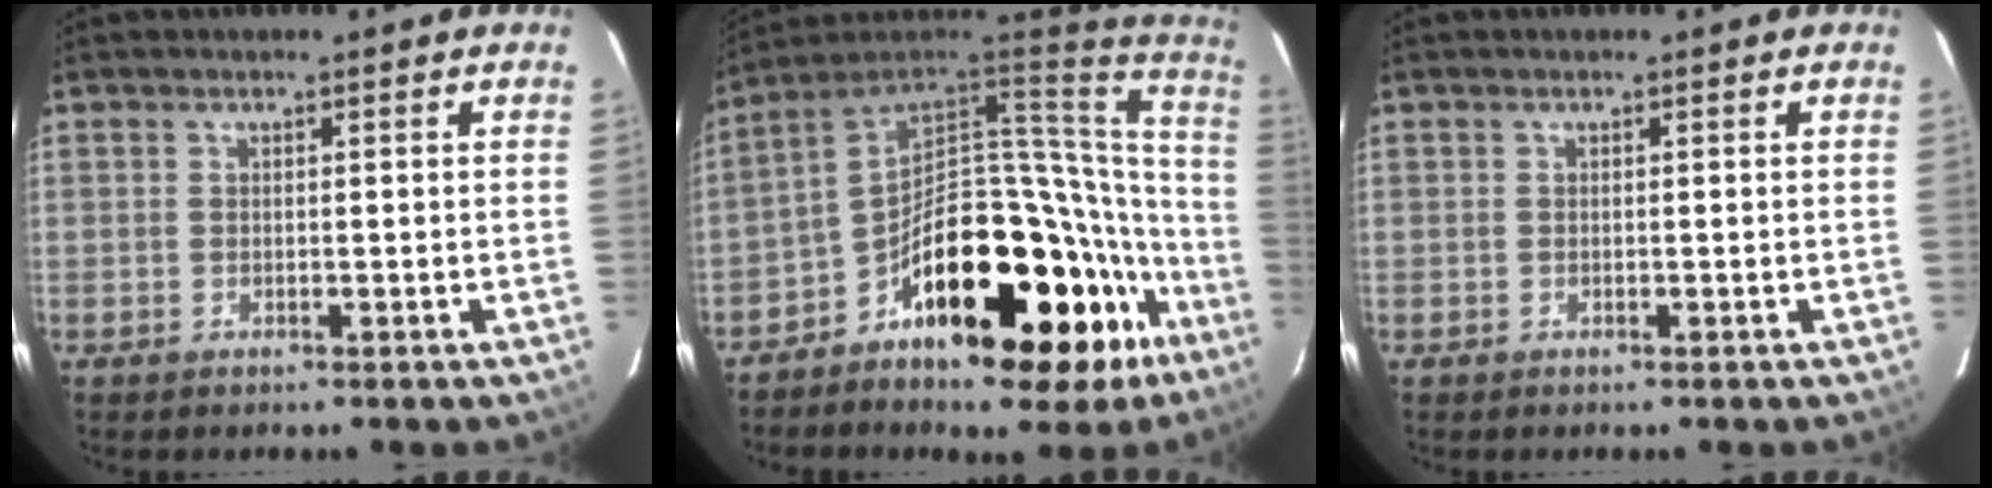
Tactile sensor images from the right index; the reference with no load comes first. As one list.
[{"total": 31.8, "force": [-16.7, 15.6, 22.1], "torque": [-0.300, 0.056, -0.238]}, {"total": 0.0}]